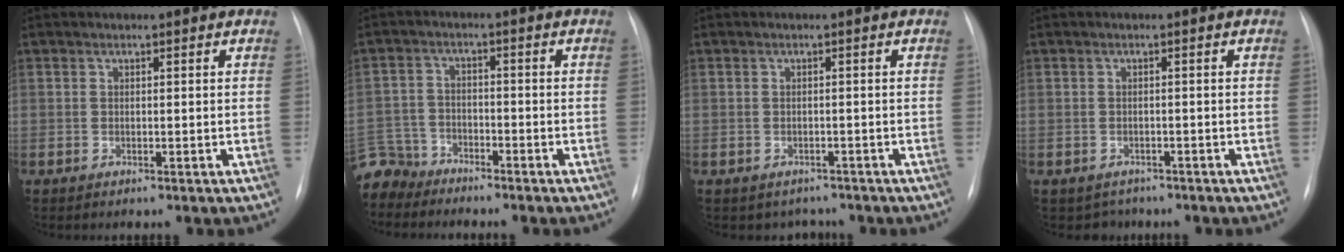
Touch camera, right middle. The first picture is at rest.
{"total": 6.8, "force": [-6.4, 2.2, -0.4], "torque": [0.008, -0.001, -0.130]}
{"total": 2.8, "force": [-2.3, 1.6, -0.1], "torque": [0.001, 0.012, -0.027]}
{"total": 2.4, "force": [-1.8, 1.6, -0.2], "torque": [-0.001, 0.007, -0.024]}